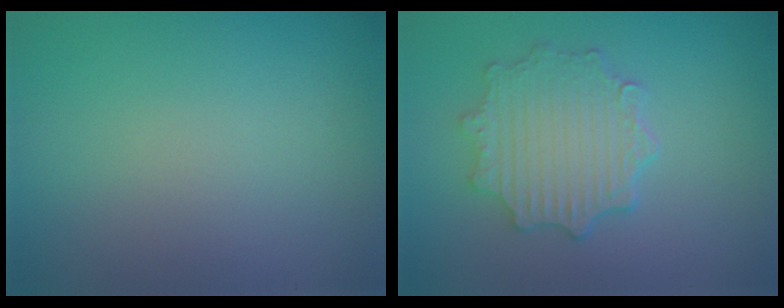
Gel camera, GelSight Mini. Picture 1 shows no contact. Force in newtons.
{"total": 4.7, "press": 3.9, "slide": 2.6}